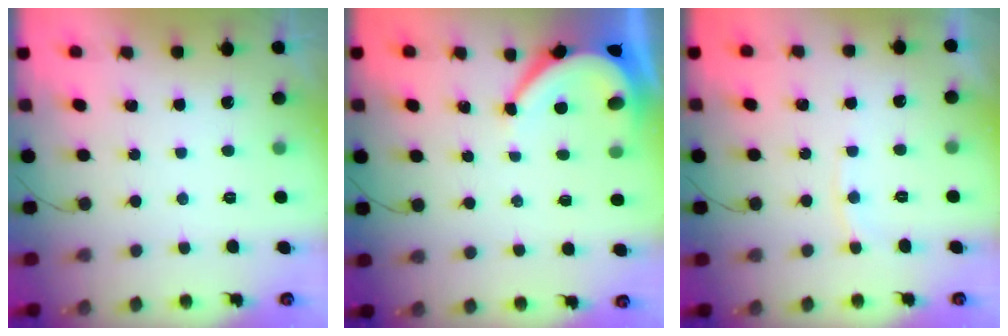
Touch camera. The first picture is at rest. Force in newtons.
{"total": 5.7, "press": 5.6, "slide": 0.7}
{"total": 4.7, "press": 4.7, "slide": 0.6}